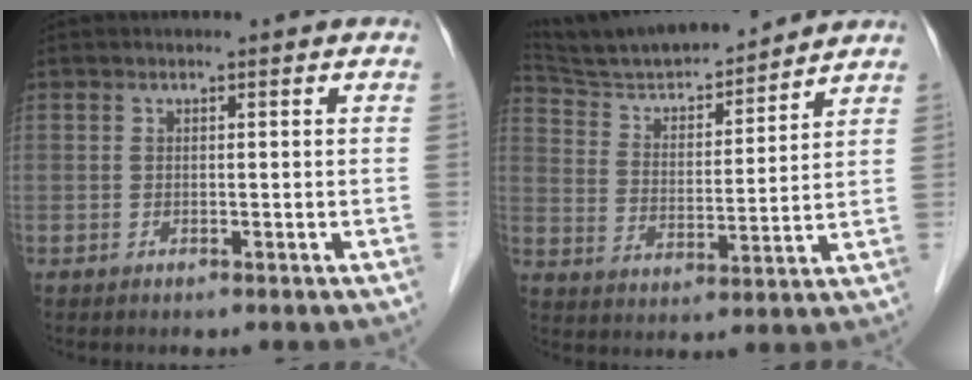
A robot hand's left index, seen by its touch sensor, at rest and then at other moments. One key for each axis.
{"total": 14.9, "fx": 14.0, "fy": 1.7, "fz": 4.9, "tx": -0.090, "ty": 0.001, "tz": 0.236}